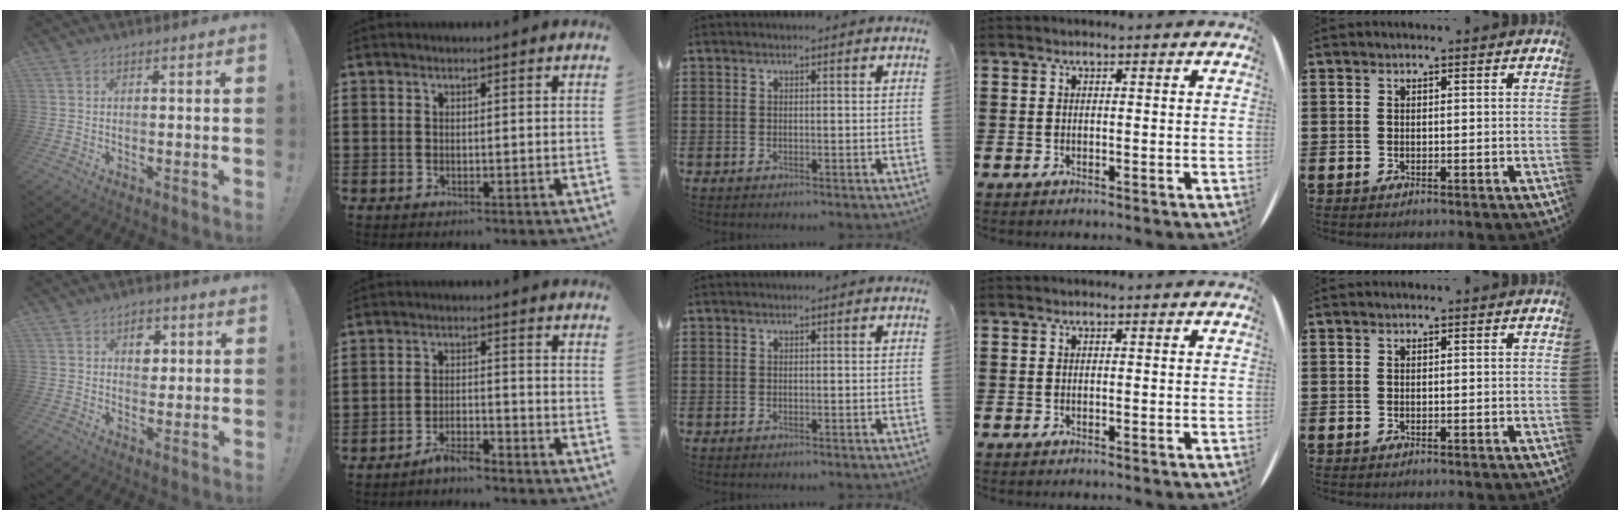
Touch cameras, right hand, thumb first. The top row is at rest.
{"thumb": {"total": 5.8, "force": [2.2, 4.4, 3.1], "torque": [-0.025, -0.009, 0.034]}, "index": {"total": 3.1, "force": [-2.9, 0.3, 0.9], "torque": [-0.019, 0.009, -0.058]}}